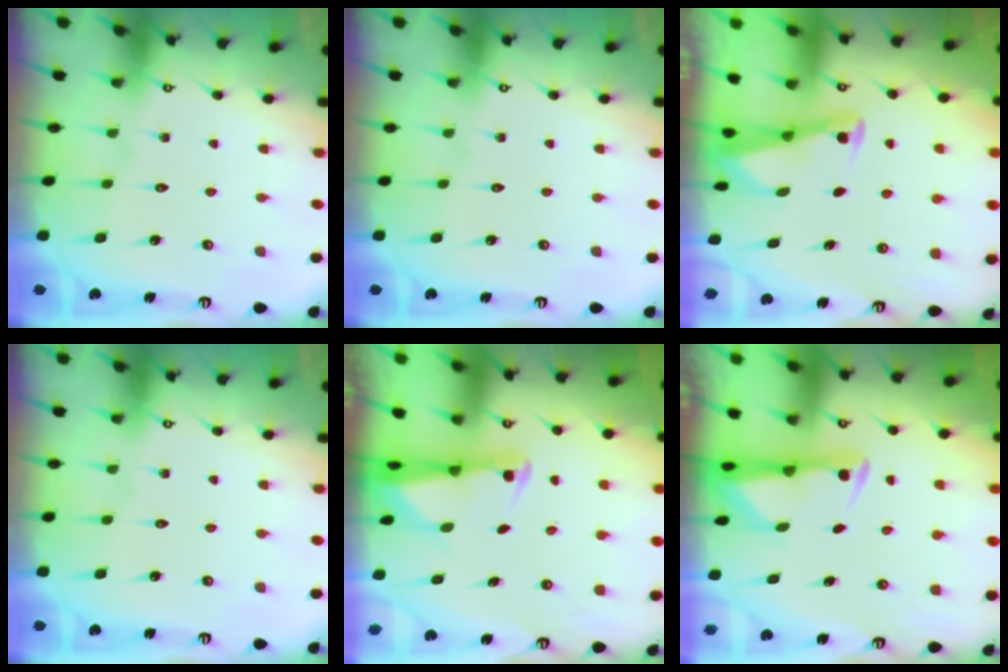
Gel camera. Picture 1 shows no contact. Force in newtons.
{"total": 0.0}
{"total": 2.9, "press": 2.9, "slide": 0.4}
{"total": 0.0}
{"total": 2.7, "press": 2.6, "slide": 0.5}
{"total": 3.0, "press": 2.9, "slide": 0.5}